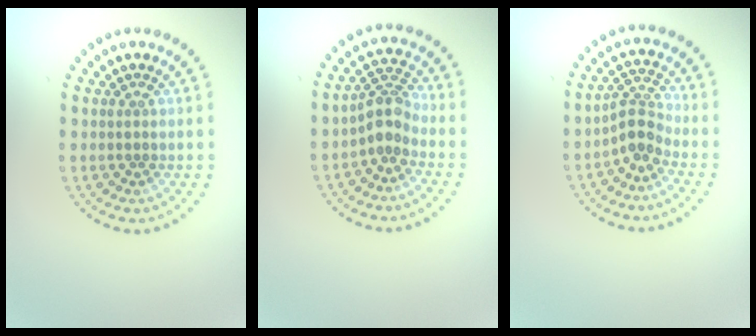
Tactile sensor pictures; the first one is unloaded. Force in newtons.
{"total": 2.6, "press": 1.9, "slide": 1.7}
{"total": 2.6, "press": 1.8, "slide": 1.9}